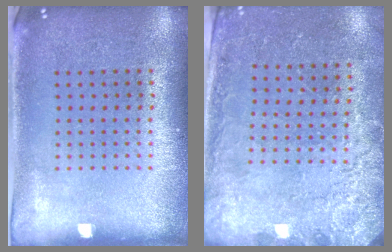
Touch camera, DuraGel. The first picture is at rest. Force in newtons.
{"total": 2.5, "press": 2.4, "slide": 0.8}